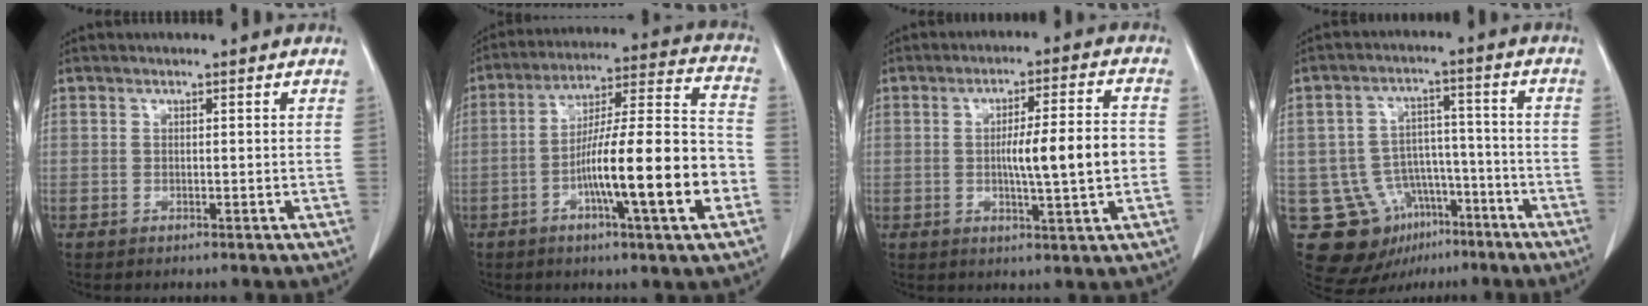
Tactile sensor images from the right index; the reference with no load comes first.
{"total": 17.7, "force": [-5.5, 1.0, 16.8], "torque": [-0.270, 0.007, -0.085]}
{"total": 9.6, "force": [-0.8, 0.6, 9.5], "torque": [-0.148, 0.008, -0.014]}
{"total": 12.6, "force": [-6.6, 9.8, 4.4], "torque": [-0.075, 0.046, -0.090]}